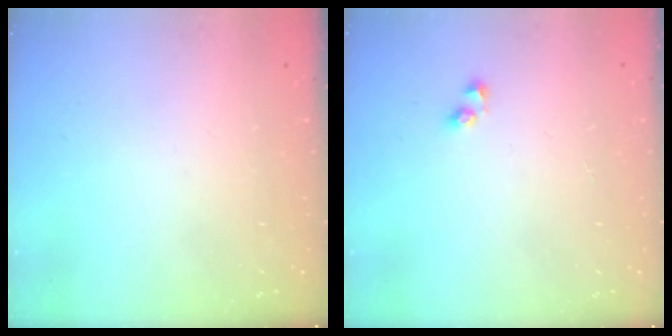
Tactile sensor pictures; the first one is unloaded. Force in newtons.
{"total": 3.0, "press": 3.0, "slide": 0.6}